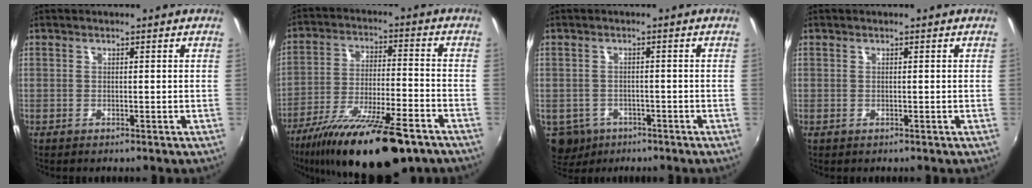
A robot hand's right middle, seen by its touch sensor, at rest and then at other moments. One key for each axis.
{"total": 22.3, "fx": -16.2, "fy": 5.2, "fz": 14.5, "tx": -0.264, "ty": -0.048, "tz": -0.255}
{"total": 7.3, "fx": -3.7, "fy": 5.7, "fz": 2.6, "tx": -0.073, "ty": -0.015, "tz": -0.050}
{"total": 0.7, "fx": 0.1, "fy": -0.2, "fz": -0.7, "tx": 0.012, "ty": 0.001, "tz": 0.001}